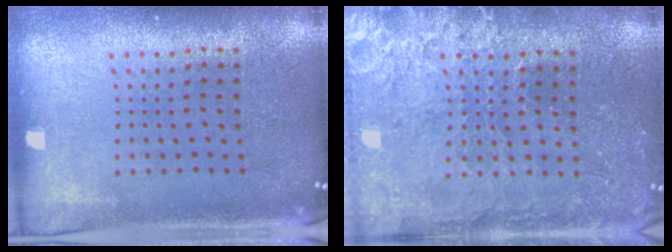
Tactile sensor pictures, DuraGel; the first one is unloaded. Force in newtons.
{"total": 3.3, "press": 3.2, "slide": 1.0}